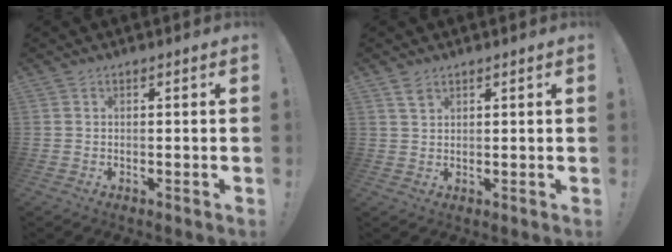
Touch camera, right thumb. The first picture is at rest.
{"total": 2.6, "force": [1.9, 1.1, 1.4], "torque": [-0.013, -0.012, 0.034]}